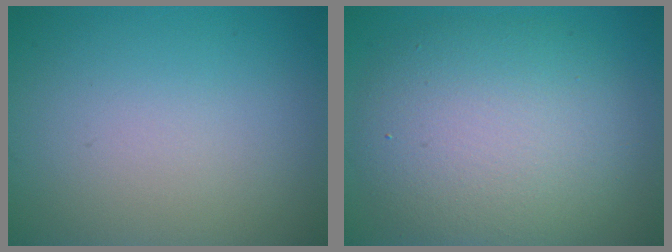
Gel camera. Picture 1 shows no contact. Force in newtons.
{"total": 8.5, "press": 8.5, "slide": 0.5}